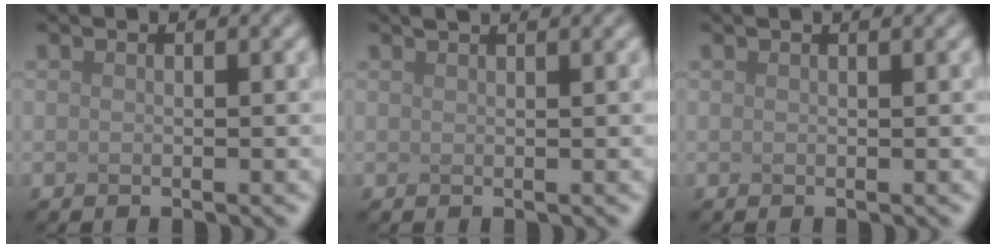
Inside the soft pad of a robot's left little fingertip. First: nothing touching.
{"total": 1.8, "force": [1.4, 0.6, 1.0], "torque": [0.001, 0.009, -0.005]}
{"total": 0.7, "force": [0.6, 0.2, 0.4], "torque": [-0.002, 0.001, 0.001]}